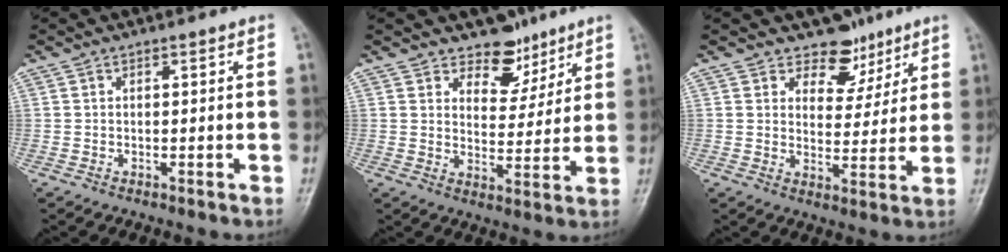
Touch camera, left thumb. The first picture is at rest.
{"total": 7.0, "force": [5.4, 4.2, 1.7], "torque": [0.009, -0.038, 0.088]}
{"total": 6.6, "force": [5.0, 4.2, 1.2], "torque": [0.019, -0.032, 0.079]}